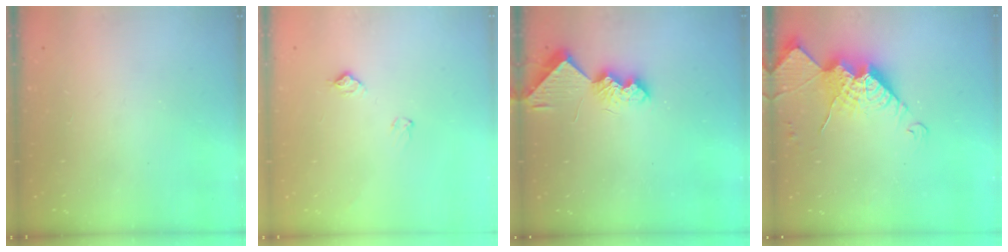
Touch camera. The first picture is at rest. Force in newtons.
{"total": 6.5, "press": 6.4, "slide": 0.7}
{"total": 8.3, "press": 8.3, "slide": 0.3}
{"total": 16.0, "press": 16.0, "slide": 1.5}